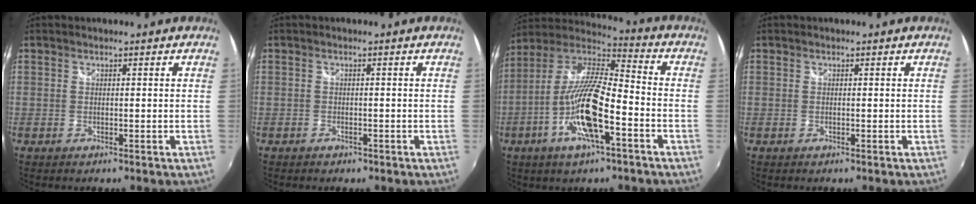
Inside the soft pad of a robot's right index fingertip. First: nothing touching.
{"total": 1.6, "force": [-1.1, 1.0, 0.4], "torque": [-0.010, -0.003, -0.016]}
{"total": 16.8, "force": [-6.6, 4.2, 14.9], "torque": [-0.293, -0.014, -0.130]}
{"total": 0.0}